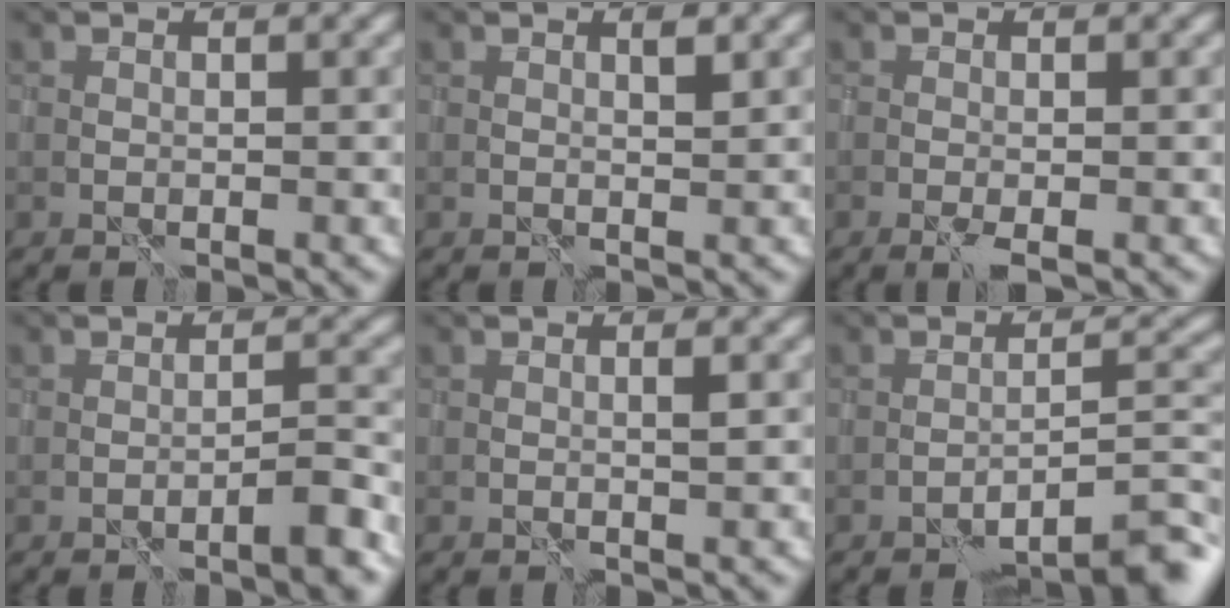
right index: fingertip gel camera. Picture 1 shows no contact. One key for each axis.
{"total": 0.8, "fx": 0.5, "fy": 0.1, "fz": 0.7, "tx": -0.012, "ty": -0.002, "tz": 0.008}
{"total": 1.5, "fx": -0.8, "fy": 0.2, "fz": 1.2, "tx": -0.027, "ty": -0.004, "tz": -0.017}
{"total": 2.6, "fx": -1.6, "fy": 0.2, "fz": 2.1, "tx": -0.028, "ty": 0.011, "tz": -0.030}
{"total": 0.6, "fx": 0.1, "fy": -0.1, "fz": 0.6, "tx": -0.012, "ty": 0.002, "tz": 0.001}
{"total": 7.3, "fx": -5.8, "fy": 1.0, "fz": 4.3, "tx": -0.049, "ty": 0.018, "tz": -0.081}